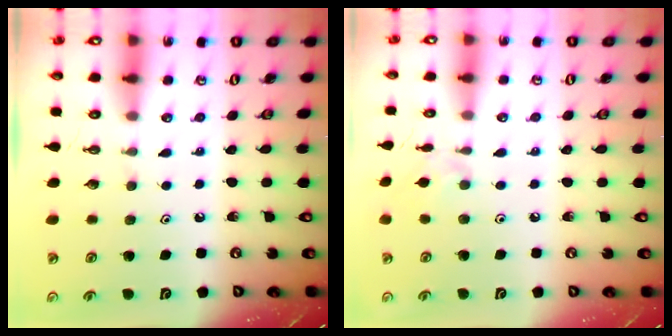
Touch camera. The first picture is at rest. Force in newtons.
{"total": 1.8, "press": 1.7, "slide": 0.5}